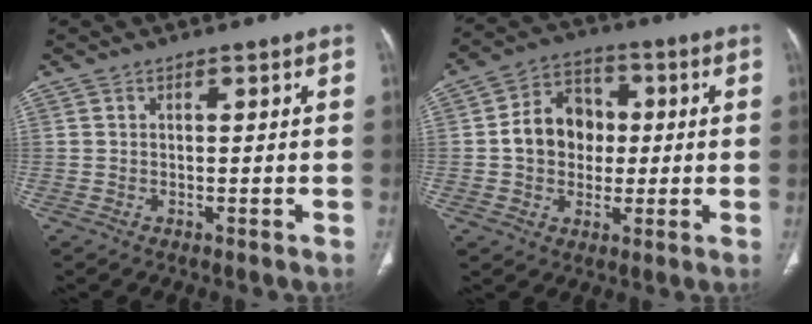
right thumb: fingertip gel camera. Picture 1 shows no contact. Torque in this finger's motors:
{"motor_torque": [0.88, 1.87, 0.64, -0.44, 0.06]}